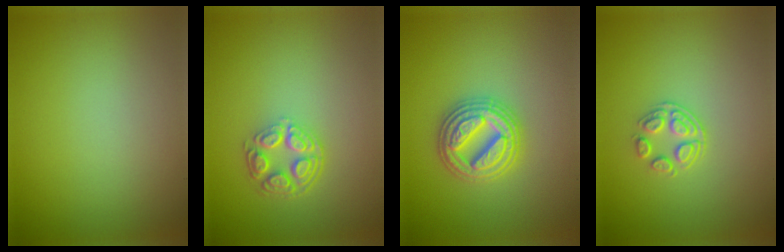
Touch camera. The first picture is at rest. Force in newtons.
{"total": 3.9, "press": 2.9, "slide": 2.5}
{"total": 4.8, "press": 4.8, "slide": 0.8}
{"total": 2.1, "press": 1.4, "slide": 1.5}